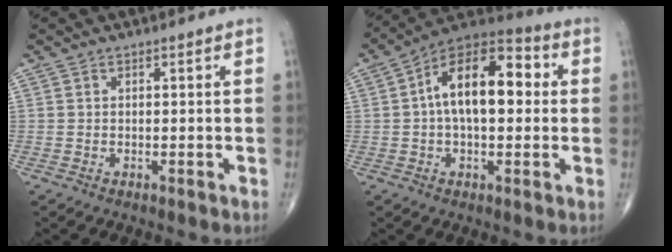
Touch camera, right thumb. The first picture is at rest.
{"total": 16.2, "force": [2.0, 8.5, 13.7], "torque": [-0.208, 0.037, 0.022]}